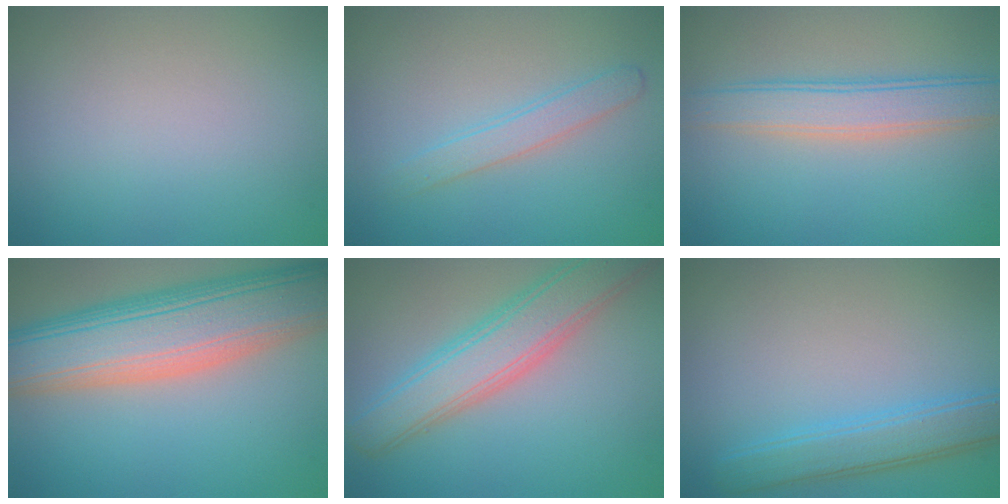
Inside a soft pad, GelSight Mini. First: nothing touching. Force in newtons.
{"total": 2.1, "press": 2.1, "slide": 0.0}
{"total": 3.6, "press": 3.6, "slide": 0.1}
{"total": 11.5, "press": 11.5, "slide": 0.6}
{"total": 6.0, "press": 5.9, "slide": 0.7}
{"total": 3.7, "press": 3.7, "slide": 0.1}